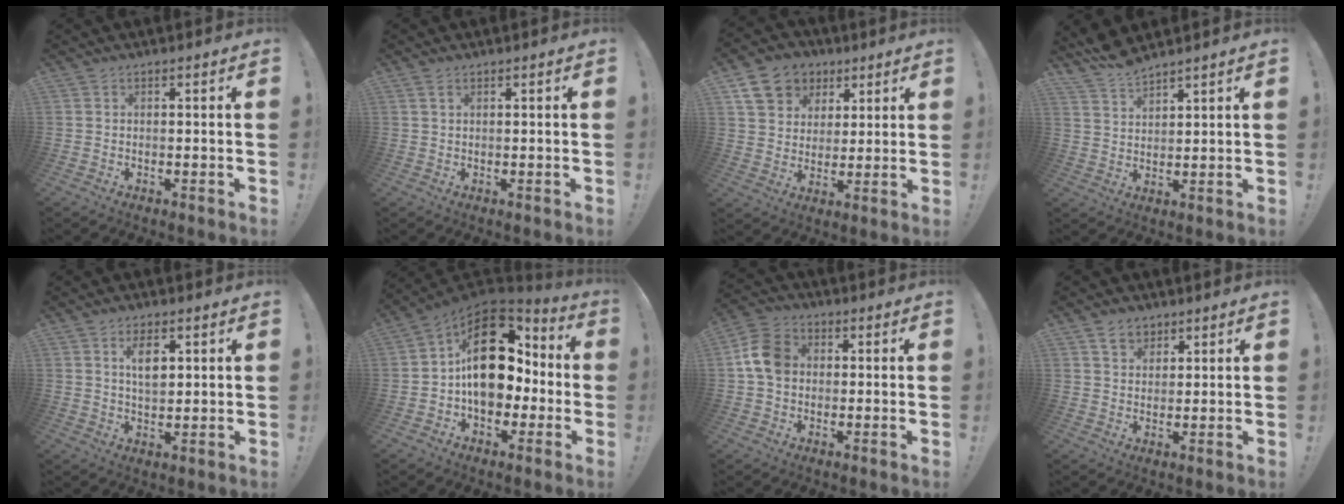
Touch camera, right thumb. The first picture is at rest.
{"total": 1.5, "force": [0.8, 0.8, 1.1], "torque": [-0.023, 0.002, 0.015]}
{"total": 13.1, "force": [6.2, 10.4, 5.0], "torque": [-0.067, -0.030, 0.125]}
{"total": 6.1, "force": [5.7, 1.3, 1.7], "torque": [-0.043, -0.033, 0.109]}
{"total": 6.4, "force": [2.4, 3.4, 4.8], "torque": [-0.070, -0.004, 0.038]}
{"total": 21.5, "force": [2.7, 14.5, 15.6], "torque": [-0.233, 0.003, 0.056]}
{"total": 10.6, "force": [1.2, 8.3, 6.4], "torque": [-0.113, 0.017, 0.028]}
{"total": 5.6, "force": [3.7, 3.8, 1.8], "torque": [-0.019, -0.018, 0.068]}